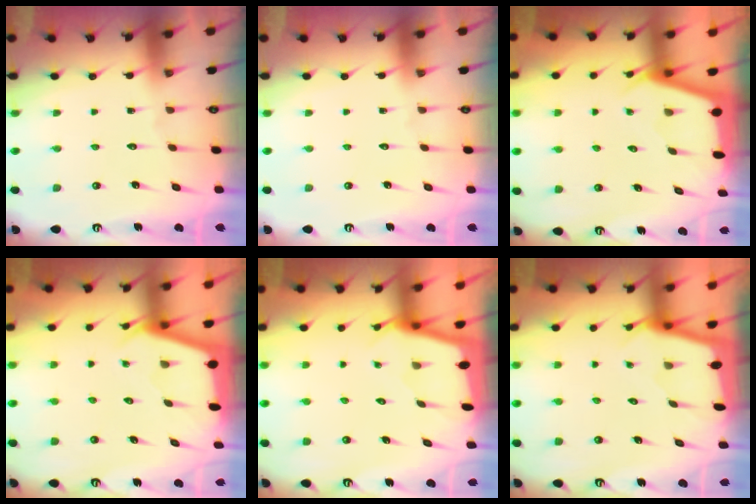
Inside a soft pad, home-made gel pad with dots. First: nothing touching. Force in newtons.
{"total": 0.0}
{"total": 2.4, "press": 2.4, "slide": 0.2}
{"total": 2.3, "press": 2.3, "slide": 0.3}
{"total": 1.5, "press": 1.5, "slide": 0.2}
{"total": 1.5, "press": 1.5, "slide": 0.2}